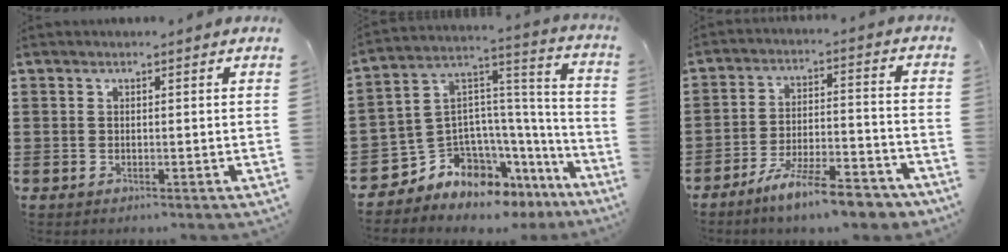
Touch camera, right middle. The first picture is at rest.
{"total": 7.8, "force": [-6.8, 3.6, 0.7], "torque": [-0.046, -0.018, -0.138]}
{"total": 10.0, "force": [-8.3, 1.3, 5.3], "torque": [-0.099, 0.011, -0.160]}